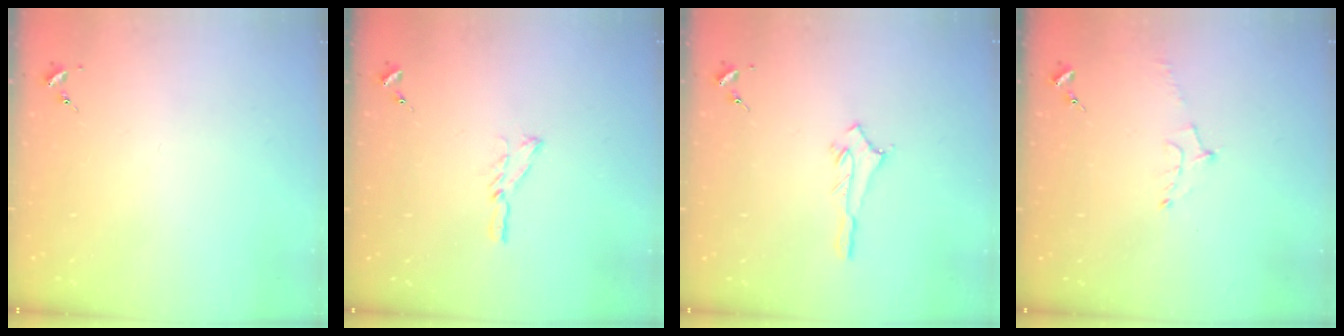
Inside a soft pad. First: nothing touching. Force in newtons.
{"total": 6.4, "press": 6.3, "slide": 0.6}
{"total": 2.9, "press": 2.8, "slide": 0.4}
{"total": 5.6, "press": 5.5, "slide": 1.0}